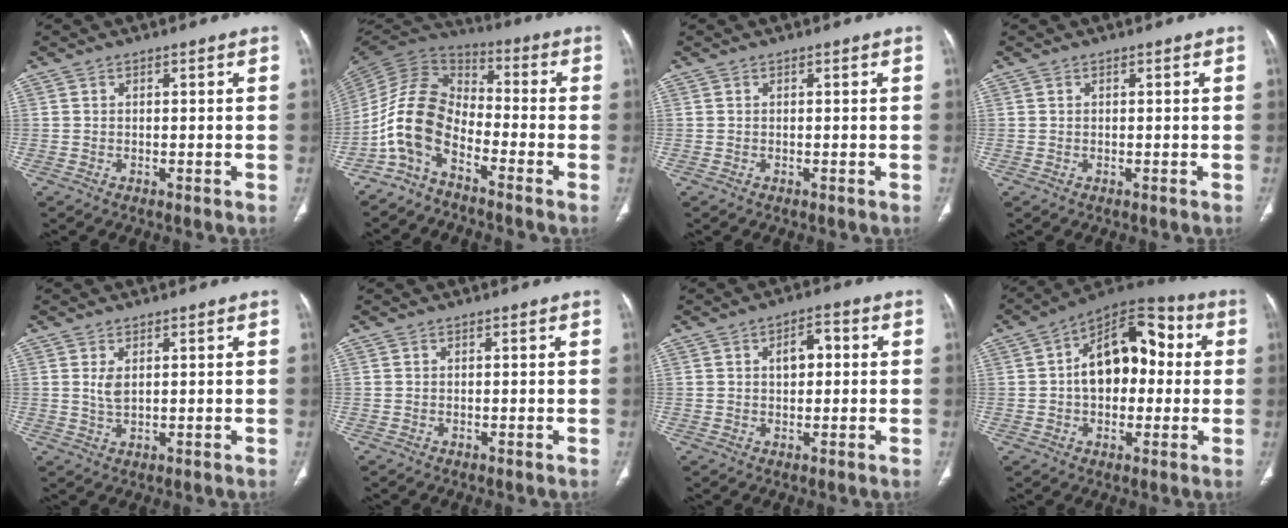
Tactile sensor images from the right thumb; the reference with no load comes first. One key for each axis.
{"total": 11.0, "fx": -5.6, "fy": 6.0, "fz": 7.3, "tx": -0.140, "ty": 0.067, "tz": -0.127}
{"total": 0.0}
{"total": 0.0}
{"total": 2.6, "fx": 0.8, "fy": 1.2, "fz": 2.2, "tx": -0.044, "ty": -0.007, "tz": 0.022}
{"total": 0.0}
{"total": 4.8, "fx": 0.8, "fy": 2.9, "fz": 3.8, "tx": -0.049, "ty": 0.015, "tz": 0.009}
{"total": 16.2, "fx": 1.3, "fy": 10.2, "fz": 12.4, "tx": -0.147, "ty": 0.041, "tz": 0.010}